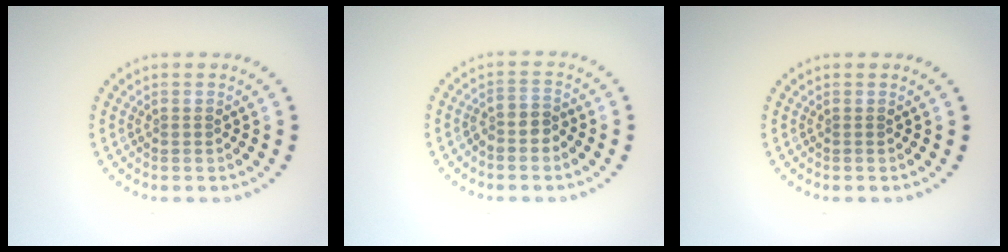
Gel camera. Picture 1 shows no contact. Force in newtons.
{"total": 2.1, "press": 1.8, "slide": 1.1}
{"total": 0.0}